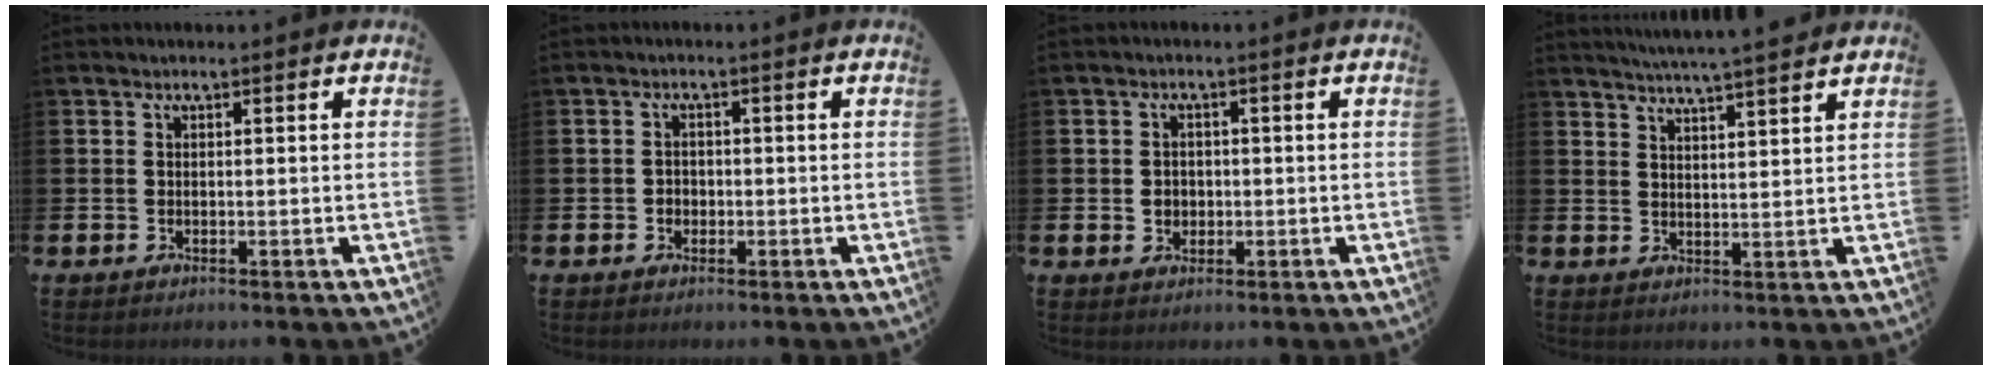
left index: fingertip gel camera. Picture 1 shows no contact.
{"total": 1.4, "force": [-0.4, 1.3, 0.3], "torque": [-0.008, 0.006, -0.011]}
{"total": 2.0, "force": [-0.1, 1.9, 0.7], "torque": [-0.001, 0.003, -0.009]}
{"total": 5.3, "force": [5.1, -0.7, 1.3], "torque": [-0.036, -0.021, 0.090]}